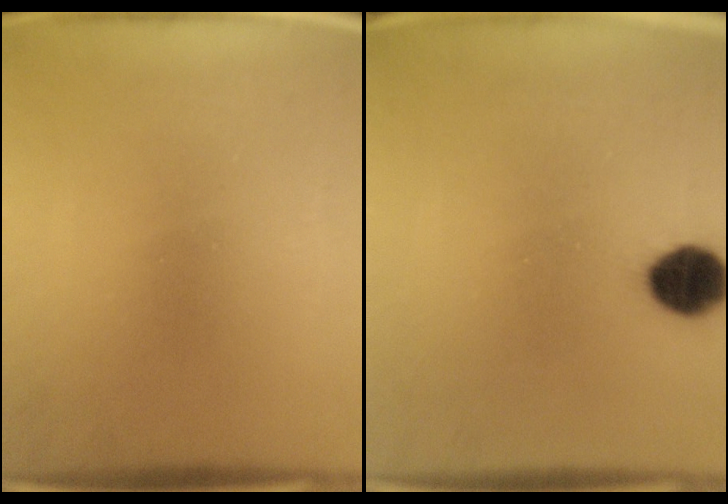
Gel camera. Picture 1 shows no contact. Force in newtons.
{"total": 7.6}